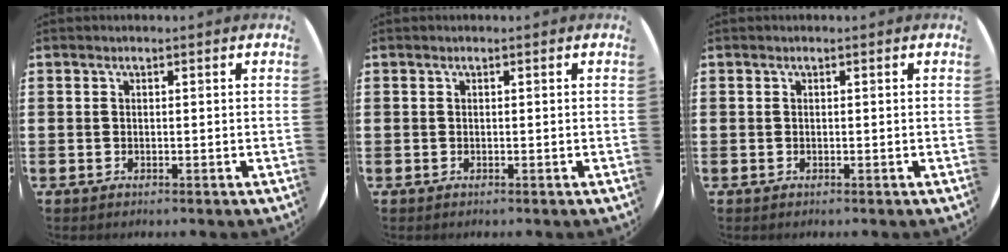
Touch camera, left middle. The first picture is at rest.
{"total": 0.0}
{"total": 0.0}